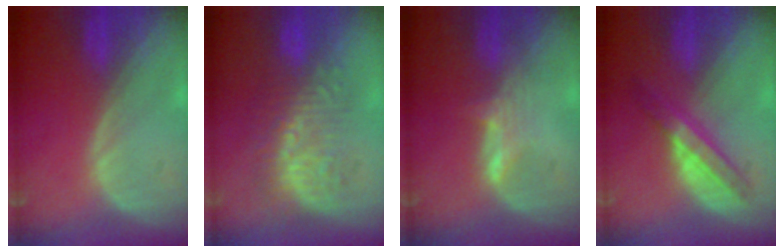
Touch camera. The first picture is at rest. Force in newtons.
{"total": 8.9, "press": 8.7, "slide": 1.9}
{"total": 2.6, "press": 2.5, "slide": 0.3}
{"total": 5.4, "press": 5.3, "slide": 0.8}